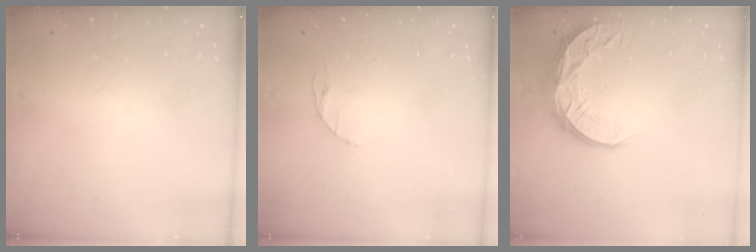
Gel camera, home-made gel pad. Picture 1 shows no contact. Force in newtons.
{"total": 2.9, "press": 2.9, "slide": 0.4}
{"total": 11.3, "press": 11.3, "slide": 0.7}